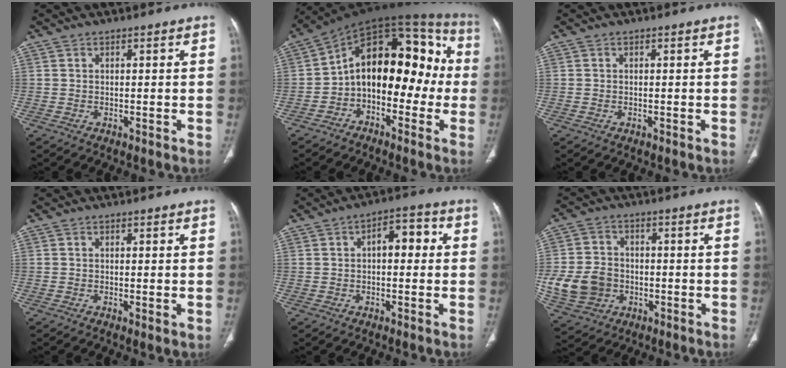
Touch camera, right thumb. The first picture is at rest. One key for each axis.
{"total": 18.9, "fx": -1.7, "fy": 11.4, "fz": 15.0, "tx": -0.172, "ty": 0.073, "tz": -0.039}
{"total": 0.0}
{"total": 1.2, "fx": -0.2, "fy": 0.3, "fz": 1.2, "tx": -0.026, "ty": -0.007, "tz": -0.004}
{"total": 6.4, "fx": 0.8, "fy": 3.5, "fz": 5.3, "tx": -0.056, "ty": 0.023, "tz": 0.003}
{"total": 11.2, "fx": -2.1, "fy": 9.4, "fz": 5.7, "tx": -0.098, "ty": 0.011, "tz": -0.031}